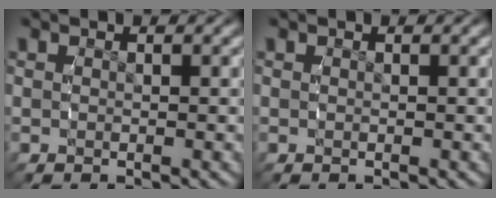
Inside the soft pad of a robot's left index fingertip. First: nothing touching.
{"total": 0.0}